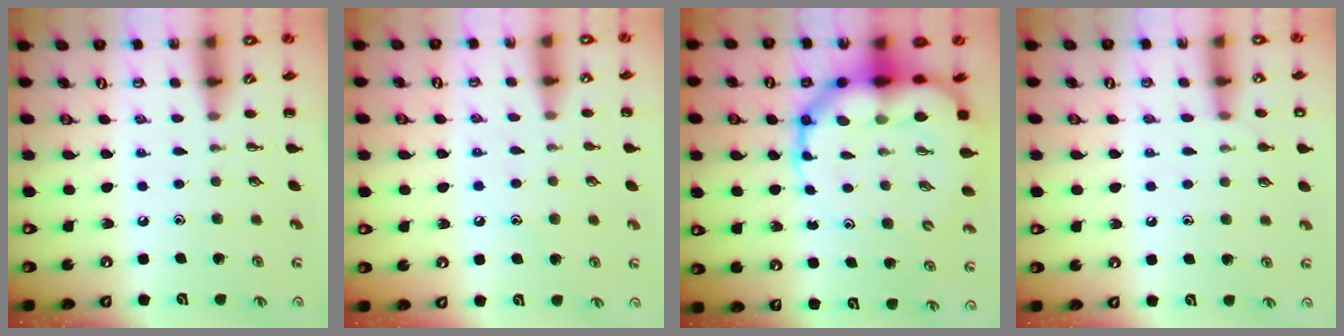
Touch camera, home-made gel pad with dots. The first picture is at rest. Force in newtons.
{"total": 6.1, "press": 5.8, "slide": 1.7}
{"total": 19.4, "press": 18.7, "slide": 5.1}
{"total": 6.7, "press": 6.4, "slide": 2.3}